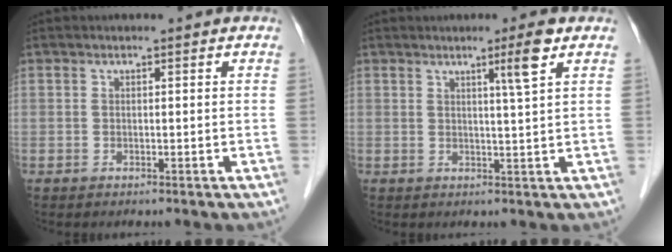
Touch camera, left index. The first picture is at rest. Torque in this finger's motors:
{"motor_torque": [0.39, 0.00, 0.12, 0.06]}